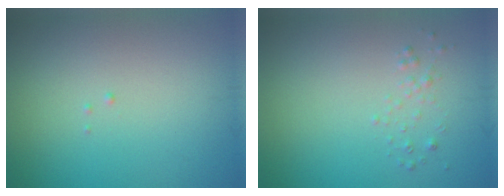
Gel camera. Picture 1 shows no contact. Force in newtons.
{"total": 0.7, "press": 0.7, "slide": 0.1}